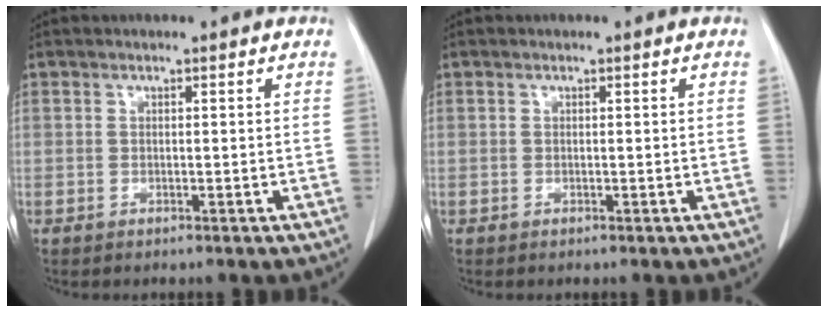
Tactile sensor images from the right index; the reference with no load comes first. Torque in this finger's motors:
{"motor_torque": [0.00, 0.00, -0.01, 0.00]}